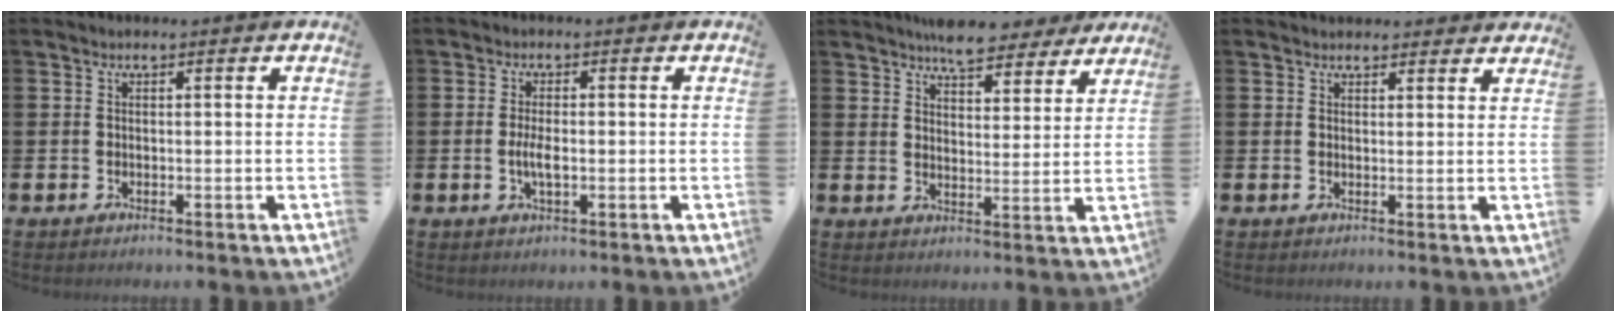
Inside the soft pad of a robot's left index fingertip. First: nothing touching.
{"total": 3.0, "force": [-0.4, 1.1, 2.7], "torque": [-0.047, 0.000, -0.008]}
{"total": 7.1, "force": [6.8, 1.9, 1.4], "torque": [-0.033, -0.038, 0.122]}
{"total": 2.3, "force": [2.2, 0.6, -0.1], "torque": [0.006, -0.009, 0.040]}